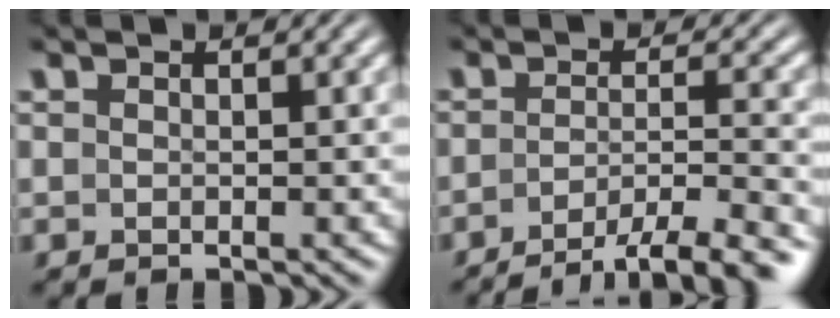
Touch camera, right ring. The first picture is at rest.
{"total": 7.3, "force": [-5.5, 2.2, 4.3], "torque": [-0.063, -0.021, -0.075]}